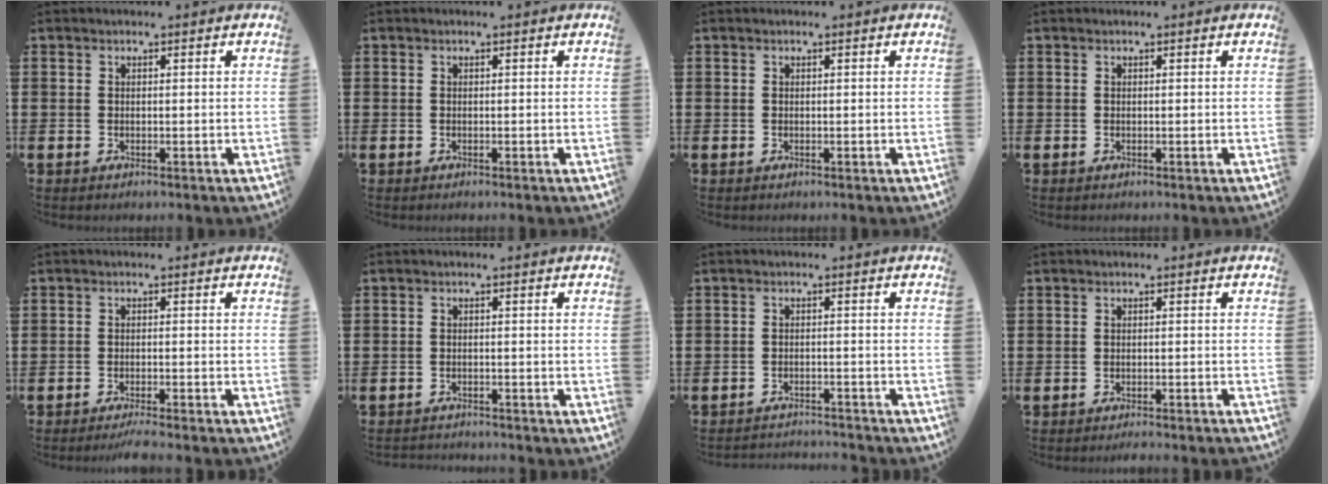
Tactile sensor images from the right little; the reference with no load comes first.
{"total": 0.0}
{"total": 0.0}
{"total": 0.0}
{"total": 1.6, "force": [-1.4, -0.1, 0.8], "torque": [-0.011, 0.001, -0.026]}
{"total": 1.2, "force": [-1.2, 0.0, -0.1], "torque": [0.000, 0.002, -0.024]}
{"total": 2.0, "force": [-2.0, -0.1, -0.2], "torque": [-0.002, 0.003, -0.043]}
{"total": 1.0, "force": [-0.9, -0.2, 0.2], "torque": [-0.003, -0.002, -0.019]}